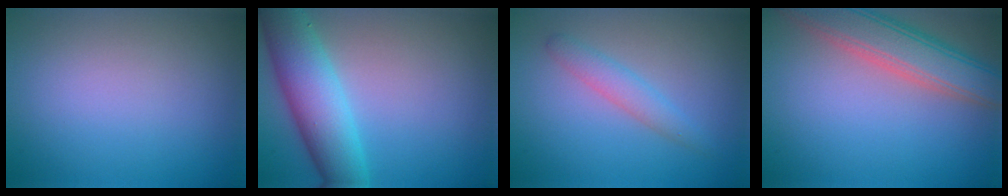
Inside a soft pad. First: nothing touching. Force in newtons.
{"total": 6.9, "press": 6.9, "slide": 0.1}
{"total": 2.1, "press": 2.1, "slide": 0.1}
{"total": 6.2, "press": 6.1, "slide": 0.5}